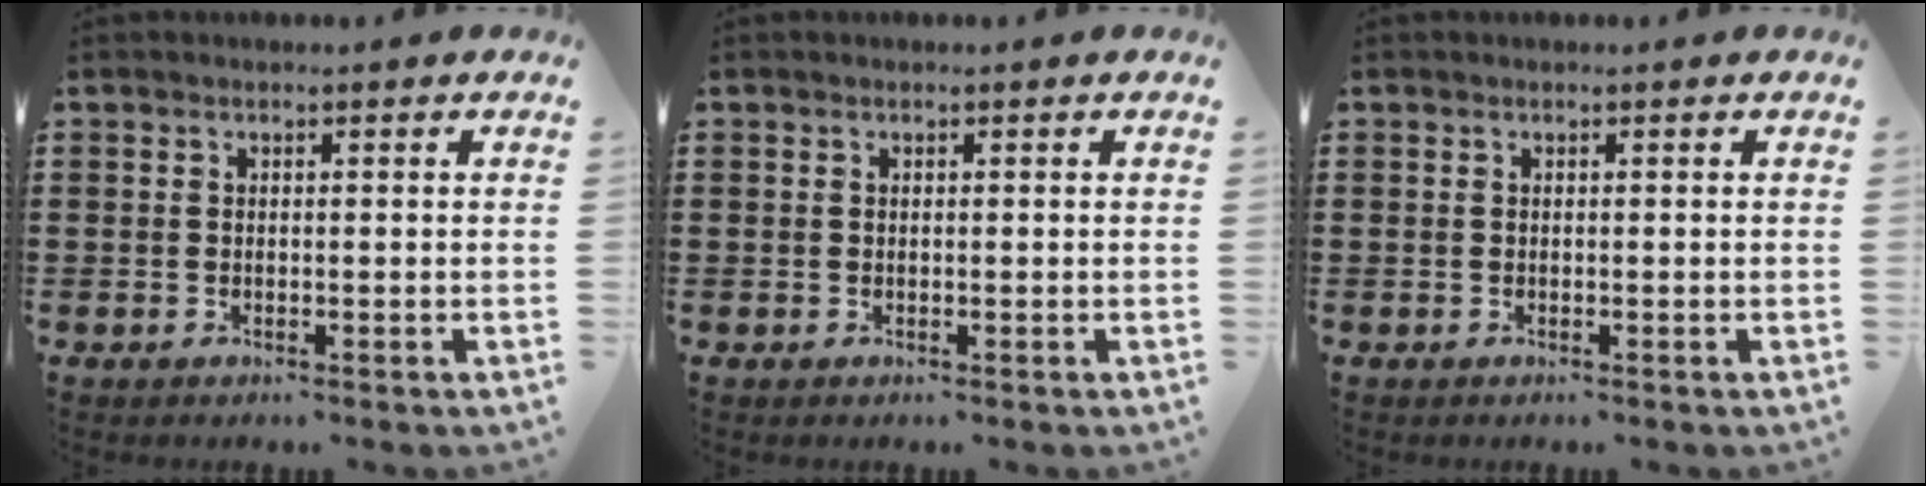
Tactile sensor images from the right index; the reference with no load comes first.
{"total": 0.0}
{"total": 0.0}